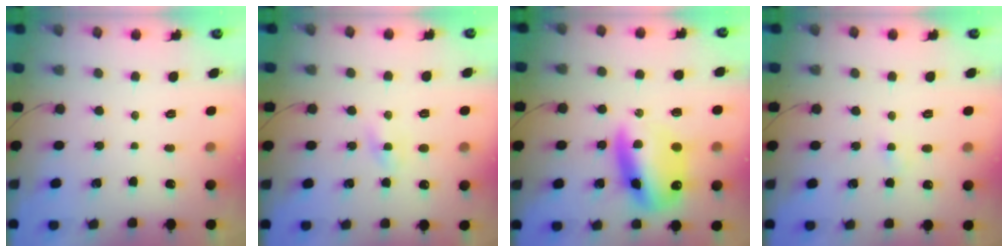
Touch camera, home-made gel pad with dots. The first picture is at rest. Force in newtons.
{"total": 1.3, "press": 1.2, "slide": 0.5}
{"total": 16.2, "press": 15.7, "slide": 4.1}
{"total": 2.6, "press": 2.4, "slide": 0.9}